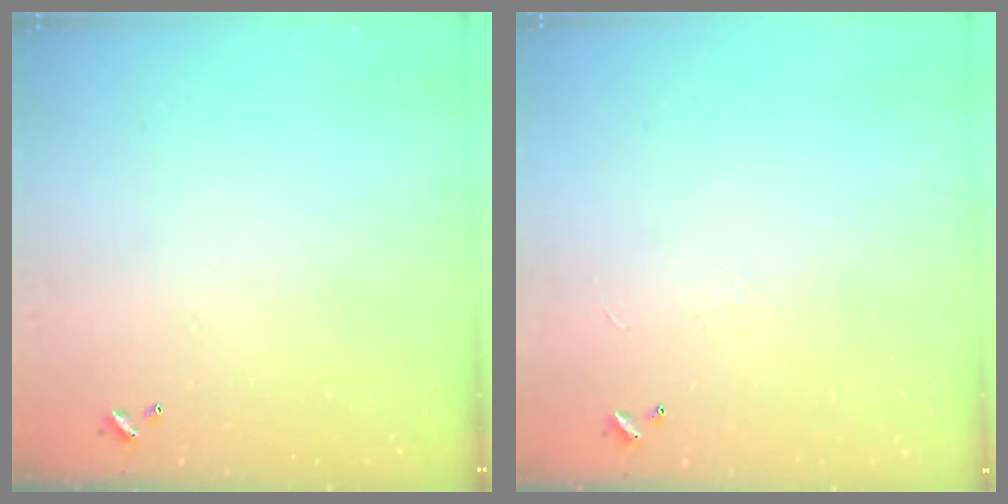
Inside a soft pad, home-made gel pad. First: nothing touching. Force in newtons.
{"total": 0.7, "press": 0.3, "slide": 0.7}